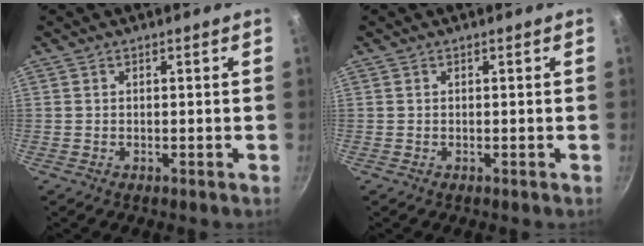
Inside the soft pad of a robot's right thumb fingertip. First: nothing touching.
{"total": 0.0}